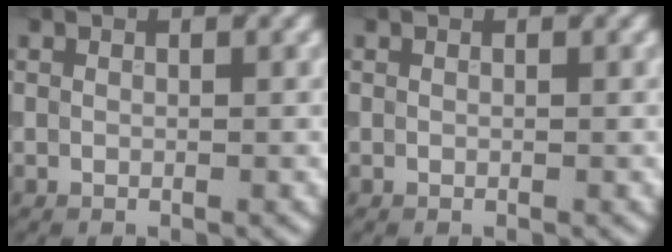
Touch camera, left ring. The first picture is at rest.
{"total": 0.0}